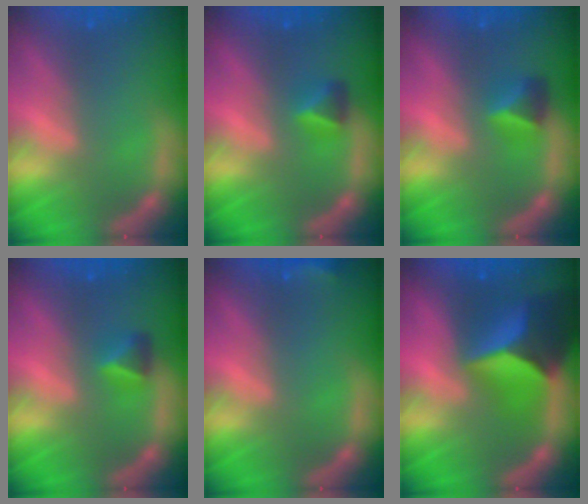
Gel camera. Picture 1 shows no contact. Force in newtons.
{"total": 1.9}
{"total": 2.4}
{"total": 1.9}
{"total": 1.9}
{"total": 9.5}